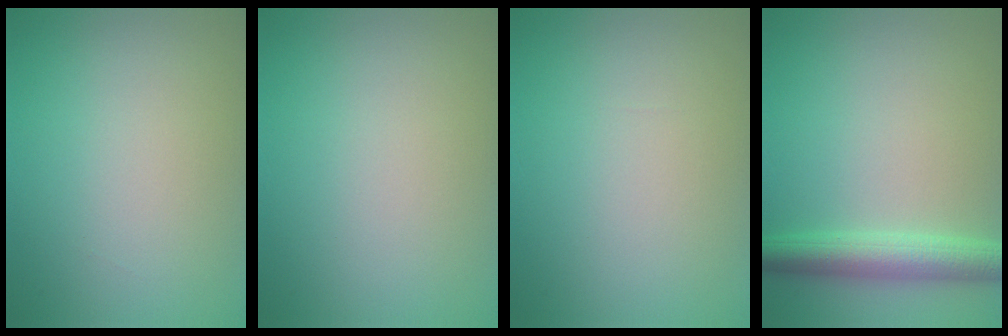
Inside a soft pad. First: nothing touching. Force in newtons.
{"total": 0.0}
{"total": 0.0}
{"total": 4.3, "press": 4.3, "slide": 0.1}